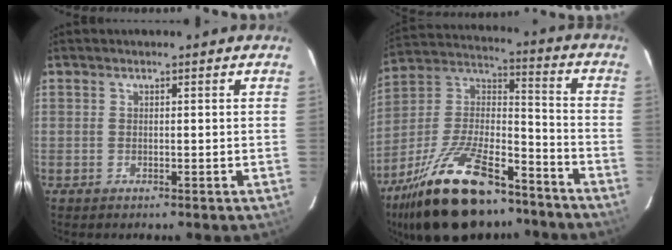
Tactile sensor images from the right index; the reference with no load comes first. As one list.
[{"total": 26.3, "force": [-18.4, 10.5, 15.6], "torque": [-0.305, 0.004, -0.295]}]